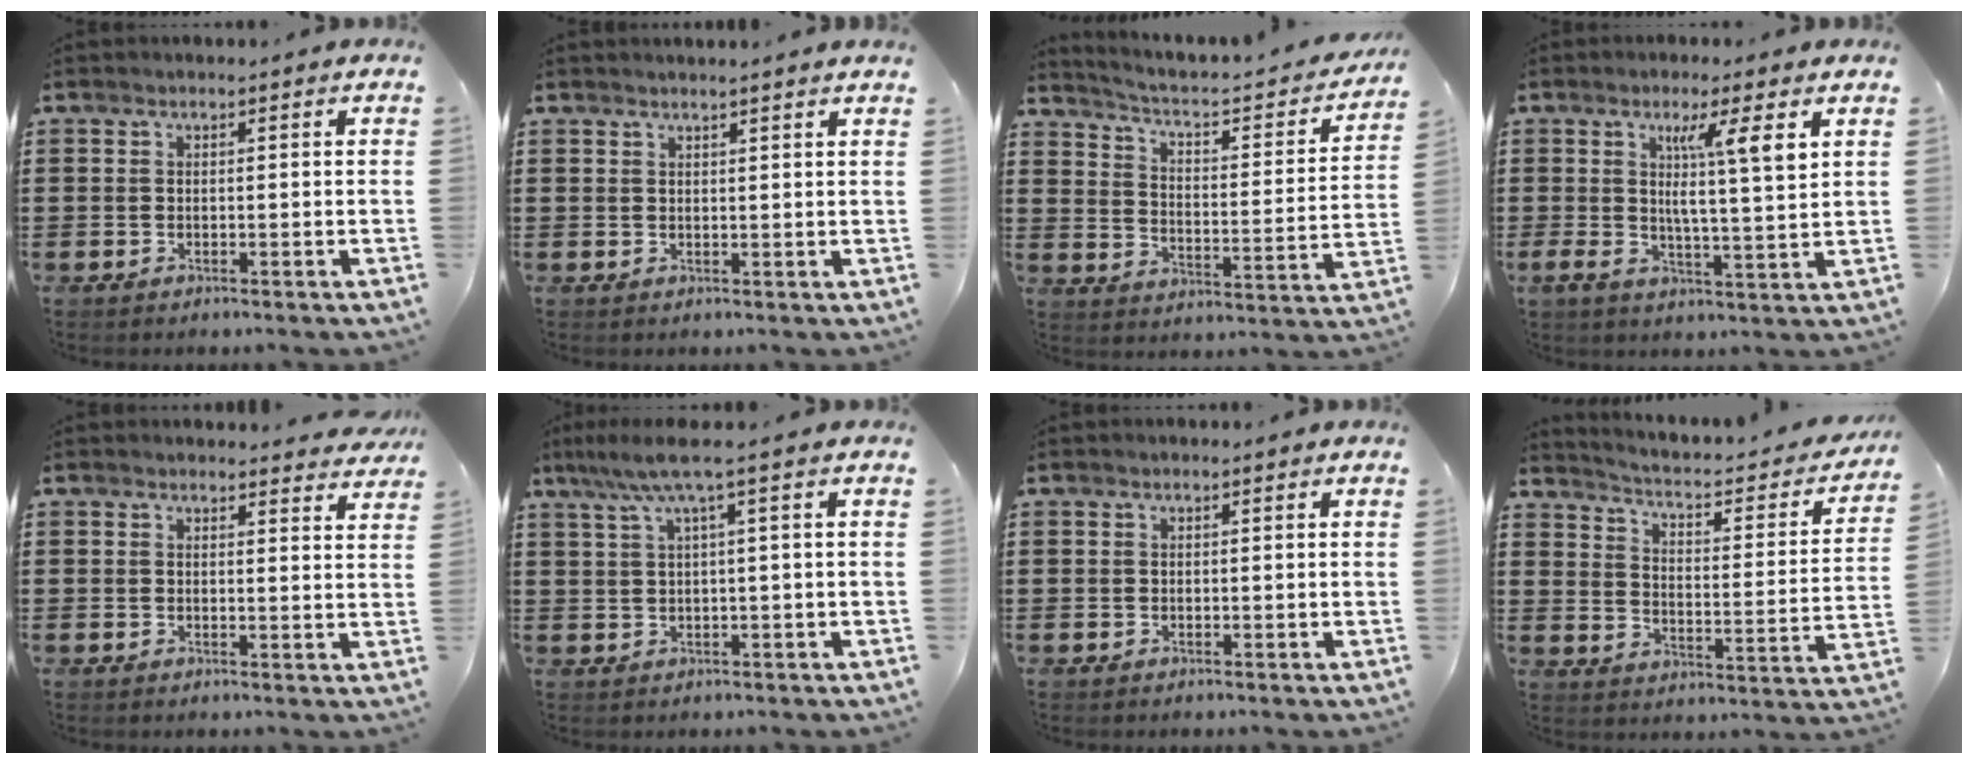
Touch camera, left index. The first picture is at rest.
{"total": 1.4, "force": [1.3, -0.3, 0.3], "torque": [-0.007, -0.003, 0.026]}
{"total": 2.8, "force": [2.1, 0.5, 1.8], "torque": [-0.052, -0.028, 0.022]}
{"total": 8.3, "force": [3.5, 0.9, 7.5], "torque": [-0.137, -0.009, 0.052]}
{"total": 2.1, "force": [2.0, 0.5, -0.1], "torque": [0.003, -0.007, 0.038]}
{"total": 4.5, "force": [1.2, -0.1, 4.4], "torque": [-0.094, -0.004, 0.016]}
{"total": 0.0}
{"total": 2.3, "force": [1.8, 0.3, 1.4], "torque": [-0.043, -0.028, 0.018]}